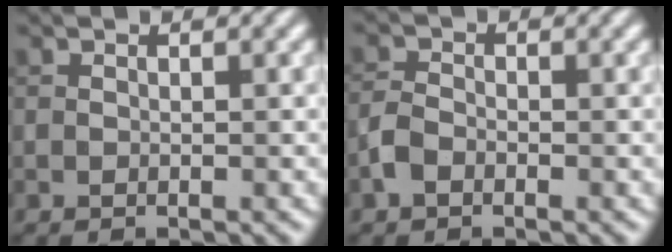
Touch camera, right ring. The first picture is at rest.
{"total": 1.9, "force": [-1.1, 1.2, 0.9], "torque": [-0.018, 0.005, -0.027]}